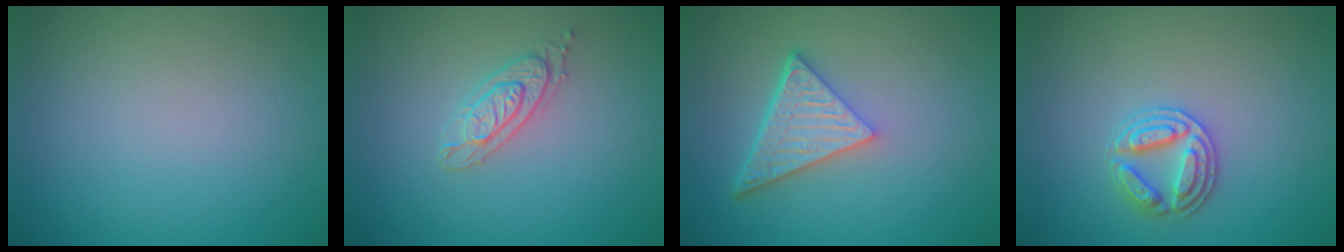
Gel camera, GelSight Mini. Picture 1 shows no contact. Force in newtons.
{"total": 2.3, "press": 2.2, "slide": 0.5}
{"total": 5.3, "press": 3.9, "slide": 3.6}
{"total": 2.8, "press": 2.8, "slide": 0.2}